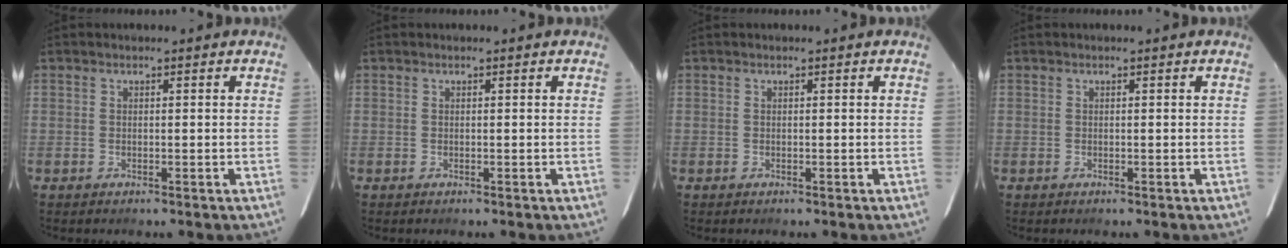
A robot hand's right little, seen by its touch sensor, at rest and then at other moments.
{"total": 0.0}
{"total": 0.0}
{"total": 0.0}